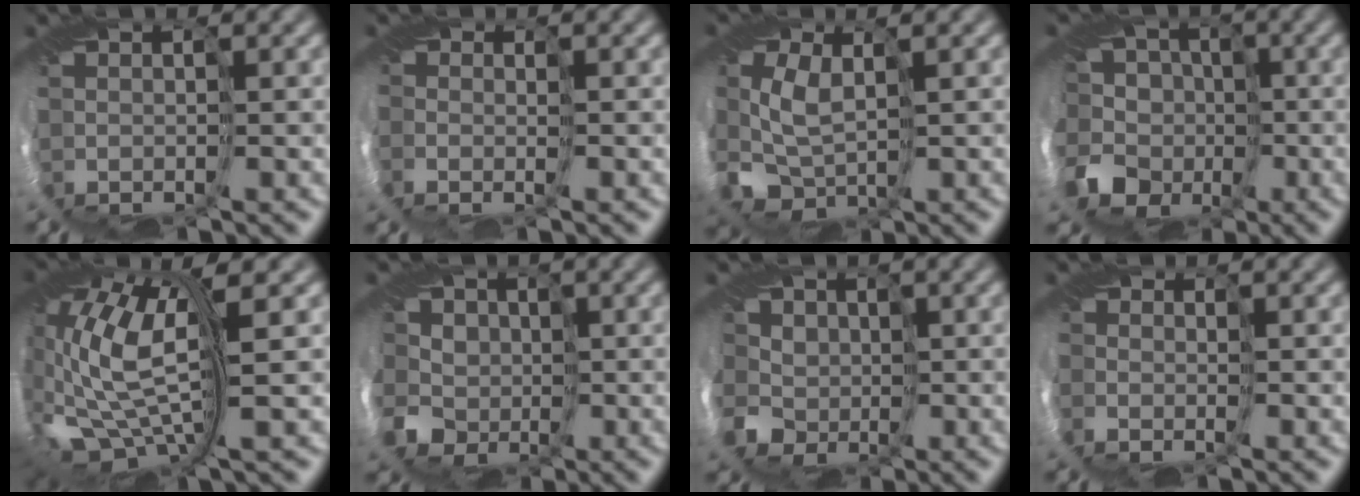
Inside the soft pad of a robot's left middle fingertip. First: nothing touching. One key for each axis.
{"total": 1.8, "fx": -1.1, "fy": 1.4, "fz": 0.5, "tx": -0.010, "ty": -0.015, "tz": -0.020}
{"total": 2.8, "fx": -0.3, "fy": 1.7, "fz": 2.1, "tx": -0.059, "ty": -0.006, "tz": -0.009}
{"total": 10.6, "fx": -2.7, "fy": 9.4, "fz": 4.1, "tx": -0.104, "ty": 0.012, "tz": -0.078}
{"total": 11.2, "fx": 0.1, "fy": 5.0, "fz": 10.1, "tx": -0.238, "ty": -0.018, "tz": 0.000}
{"total": 7.6, "fx": -0.5, "fy": 7.3, "fz": 2.3, "tx": -0.078, "ty": 0.013, "tz": -0.057}
{"total": 6.1, "fx": -0.4, "fy": 5.9, "fz": 1.4, "tx": -0.056, "ty": 0.013, "tz": -0.051}
{"total": 2.0, "fx": -1.0, "fy": 1.8, "fz": 0.3, "tx": -0.006, "ty": -0.011, "tz": -0.015}